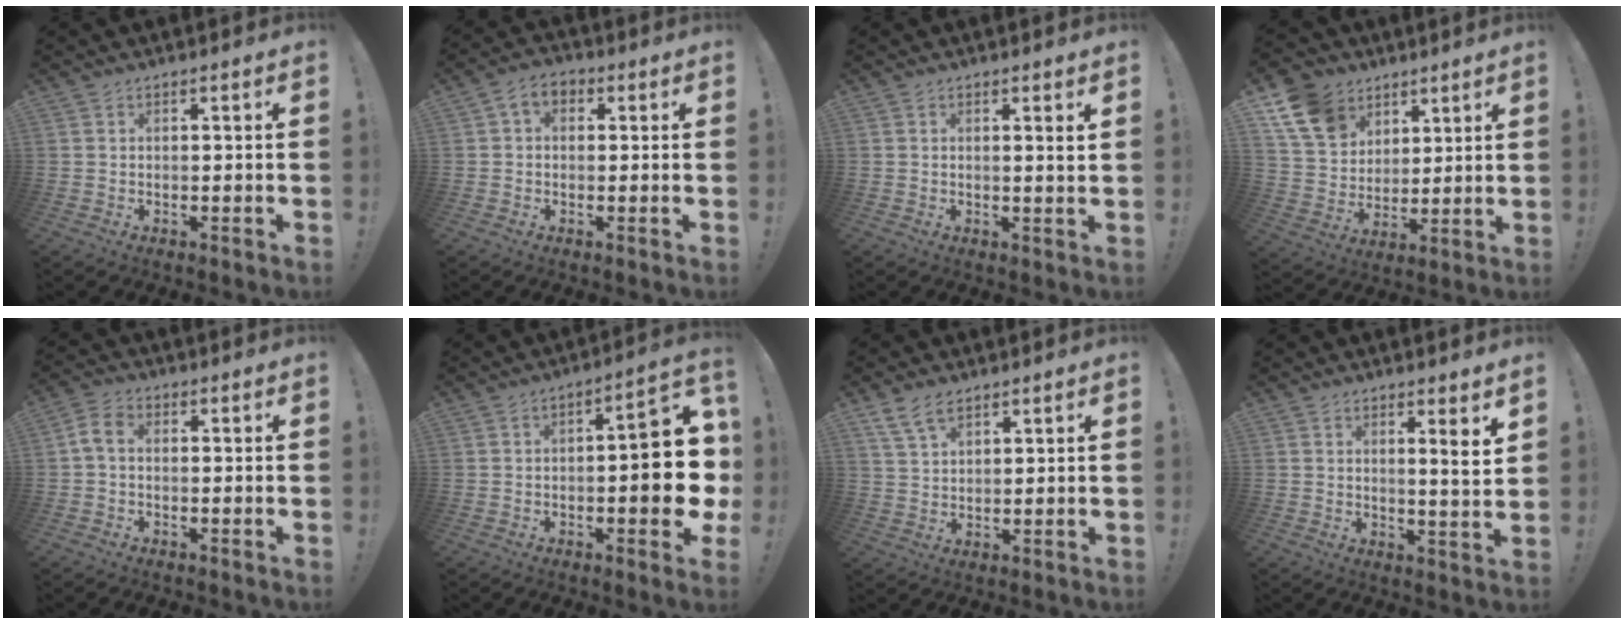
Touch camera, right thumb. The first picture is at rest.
{"total": 4.8, "force": [0.9, 3.5, 3.2], "torque": [-0.048, 0.005, 0.019]}
{"total": 2.0, "force": [1.0, -0.3, 1.7], "torque": [-0.019, -0.010, 0.014]}
{"total": 14.8, "force": [7.8, 11.0, 6.0], "torque": [-0.101, -0.041, 0.157]}
{"total": 4.2, "force": [-0.1, 2.6, 3.3], "torque": [-0.071, 0.004, -0.001]}
{"total": 14.4, "force": [-2.2, 4.9, 13.3], "torque": [-0.155, 0.006, -0.036]}
{"total": 6.9, "force": [4.6, 3.4, 3.7], "torque": [-0.072, -0.012, 0.090]}
{"total": 5.4, "force": [2.7, -0.1, 4.6], "torque": [-0.053, -0.030, 0.036]}